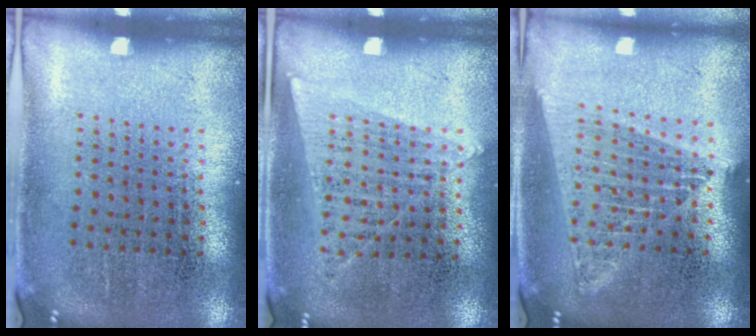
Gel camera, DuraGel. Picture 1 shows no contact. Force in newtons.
{"total": 1.3, "press": 1.1, "slide": 0.6}
{"total": 1.8, "press": 1.6, "slide": 0.8}